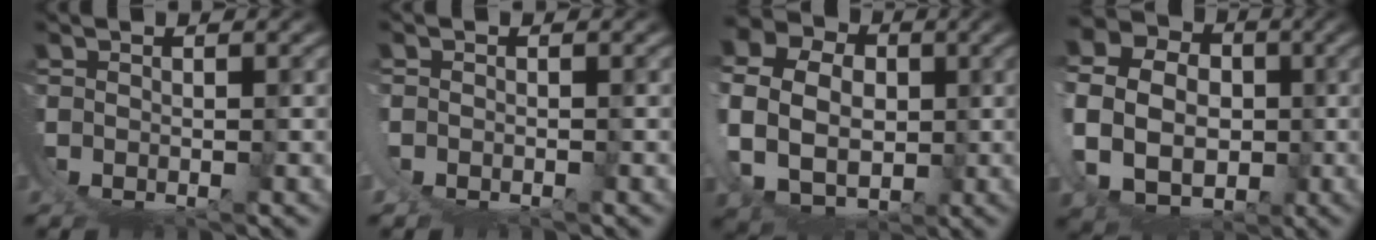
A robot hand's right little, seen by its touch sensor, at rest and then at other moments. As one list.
[{"total": 1.7, "force": [0.2, 1.7, 0.5], "torque": [-0.021, 0.000, 0.001]}, {"total": 13.7, "force": [3.5, 10.5, 8.1], "torque": [-0.155, -0.016, 0.055]}, {"total": 15.0, "force": [3.1, 12.2, 8.2], "torque": [-0.152, -0.012, 0.038]}]